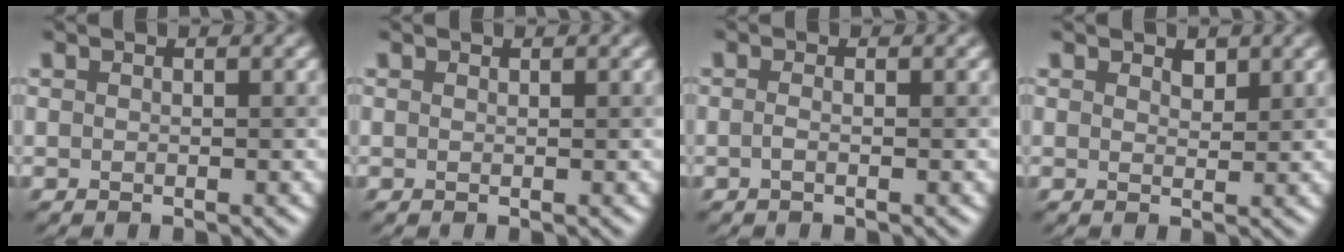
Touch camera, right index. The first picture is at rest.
{"total": 0.0}
{"total": 0.8, "force": [-0.3, 0.2, 0.7], "torque": [-0.016, -0.004, -0.008]}
{"total": 1.1, "force": [0.8, 0.5, 0.4], "torque": [-0.008, -0.001, 0.014]}